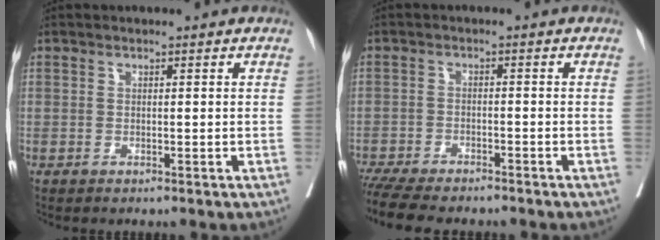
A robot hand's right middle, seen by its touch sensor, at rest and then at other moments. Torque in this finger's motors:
{"motor_torque": [1.12, -1.02, 0.16, 0.08]}